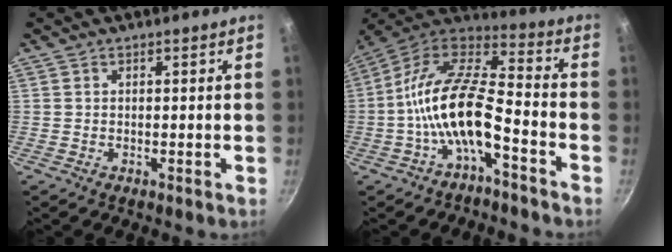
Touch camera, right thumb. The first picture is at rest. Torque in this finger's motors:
{"motor_torque": [0.90, 0.70, 1.94, -0.83, 0.73]}